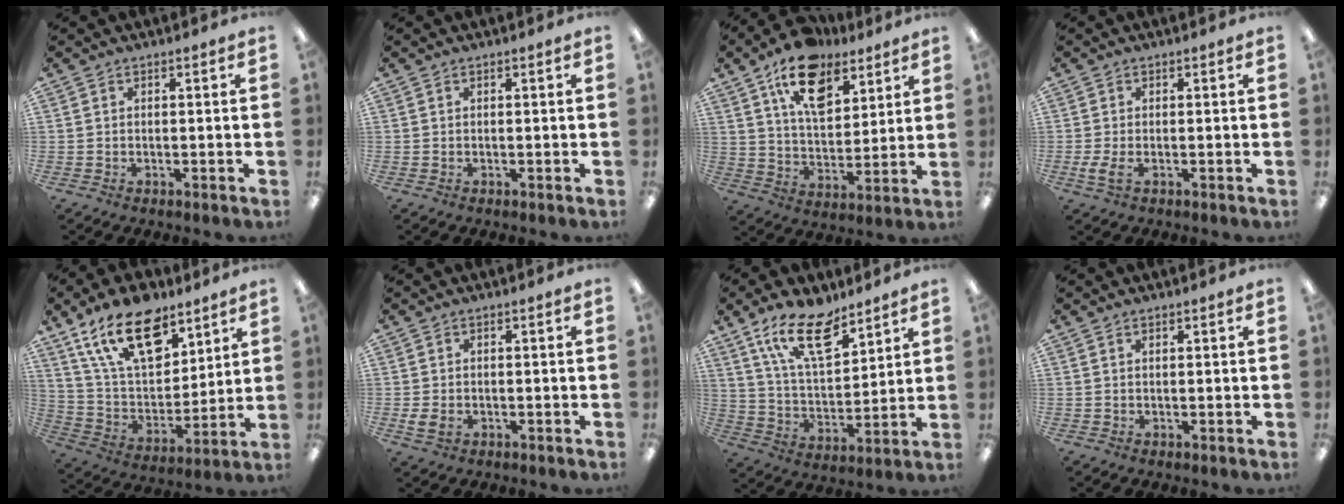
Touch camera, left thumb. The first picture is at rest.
{"total": 0.0}
{"total": 16.3, "force": [10.2, 8.7, 9.2], "torque": [-0.148, -0.040, 0.182]}
{"total": 3.5, "force": [-0.8, 1.4, 3.1], "torque": [-0.071, -0.004, -0.017]}
{"total": 20.2, "force": [12.4, 10.6, 12.0], "torque": [-0.212, -0.051, 0.224]}
{"total": 3.2, "force": [-0.7, 2.2, 2.3], "torque": [-0.044, -0.004, -0.016]}
{"total": 16.7, "force": [11.2, 7.1, 10.2], "torque": [-0.182, -0.046, 0.197]}
{"total": 0.8, "force": [0.5, 0.3, 0.5], "torque": [-0.011, 0.001, 0.010]}